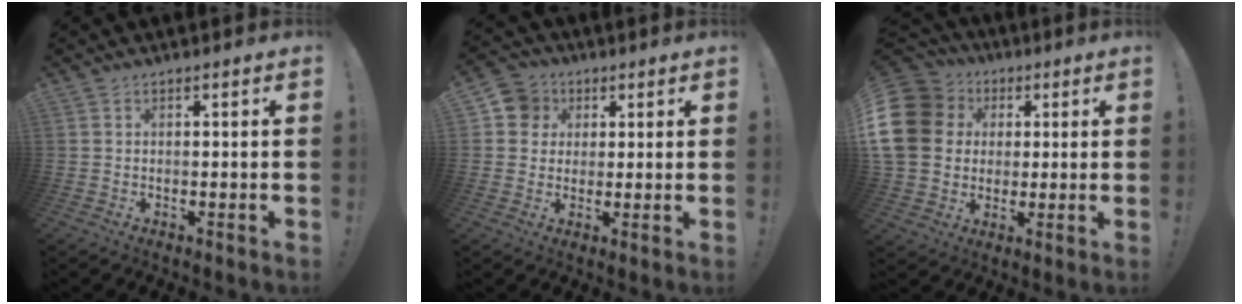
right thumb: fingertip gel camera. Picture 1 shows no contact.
{"total": 8.0, "force": [2.3, 7.3, 2.0], "torque": [-0.033, -0.002, 0.049]}
{"total": 17.7, "force": [3.1, 14.9, 9.2], "torque": [-0.169, 0.005, 0.069]}